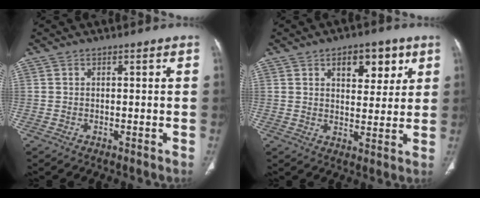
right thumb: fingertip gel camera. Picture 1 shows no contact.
{"total": 9.0, "force": [4.4, 5.0, 6.0], "torque": [-0.049, -0.018, 0.062]}